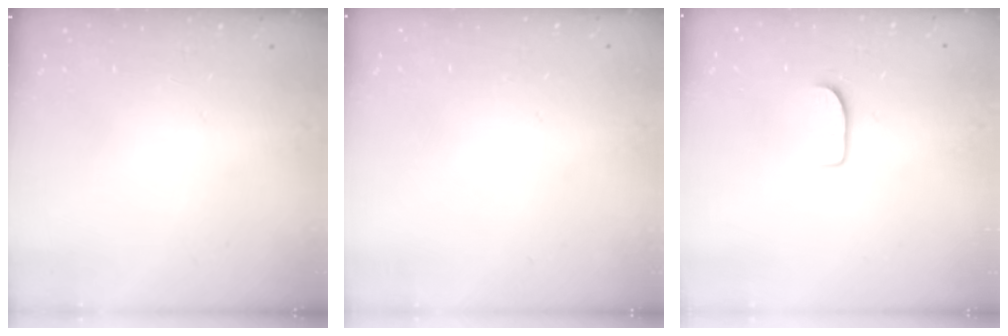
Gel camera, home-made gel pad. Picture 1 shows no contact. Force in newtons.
{"total": 0.0}
{"total": 6.1, "press": 6.1, "slide": 0.5}